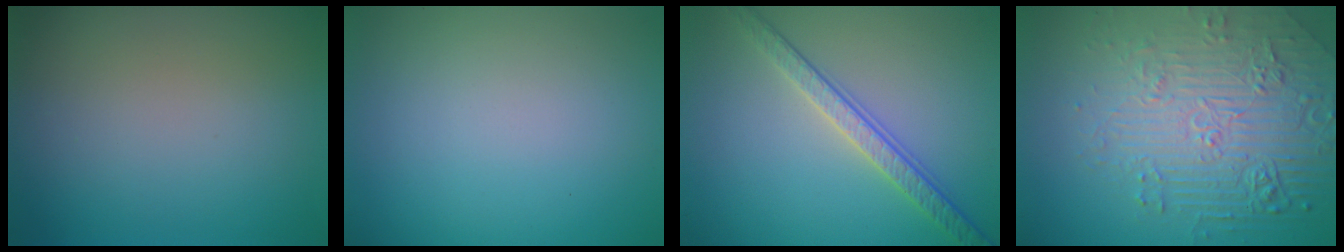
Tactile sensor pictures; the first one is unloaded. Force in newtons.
{"total": 0.0}
{"total": 3.6, "press": 3.3, "slide": 1.4}
{"total": 8.1, "press": 5.8, "slide": 5.7}